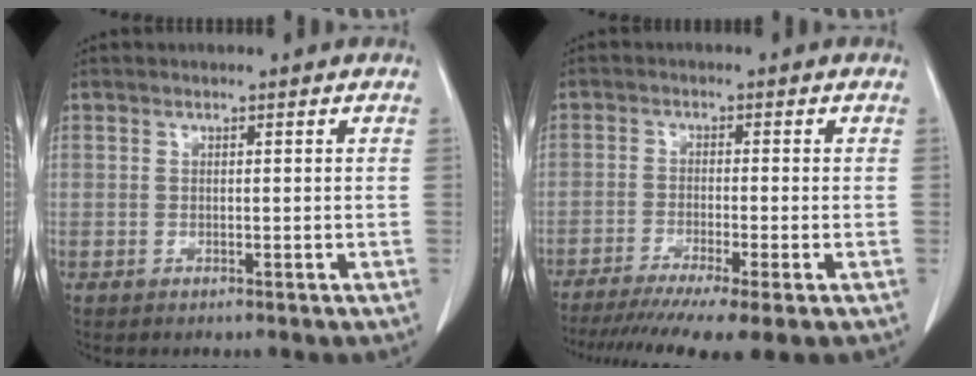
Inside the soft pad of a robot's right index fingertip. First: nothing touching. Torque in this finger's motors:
{"motor_torque": [1.33, -0.81, 0.33, 0.14]}